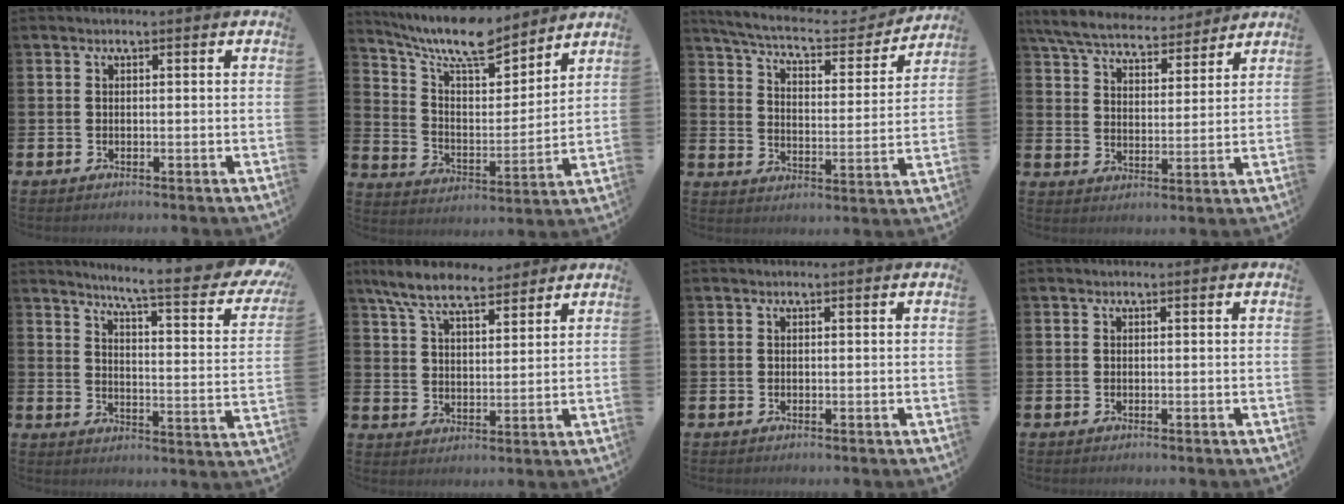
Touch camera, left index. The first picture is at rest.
{"total": 10.8, "force": [9.6, 2.6, 4.2], "torque": [-0.108, -0.064, 0.168]}
{"total": 7.4, "force": [6.7, 1.5, 2.9], "torque": [-0.080, -0.045, 0.110]}
{"total": 6.8, "force": [6.3, 1.7, 1.8], "torque": [-0.066, -0.033, 0.113]}
{"total": 6.8, "force": [5.6, 0.3, 3.9], "torque": [-0.067, -0.056, 0.080]}
{"total": 8.7, "force": [7.8, 2.3, 3.2], "torque": [-0.085, -0.027, 0.143]}
{"total": 0.0}
{"total": 0.0}